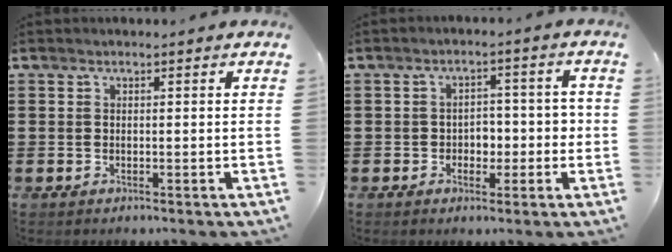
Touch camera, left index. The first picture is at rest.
{"total": 3.5, "force": [-0.8, 2.7, 2.2], "torque": [-0.041, 0.005, -0.024]}